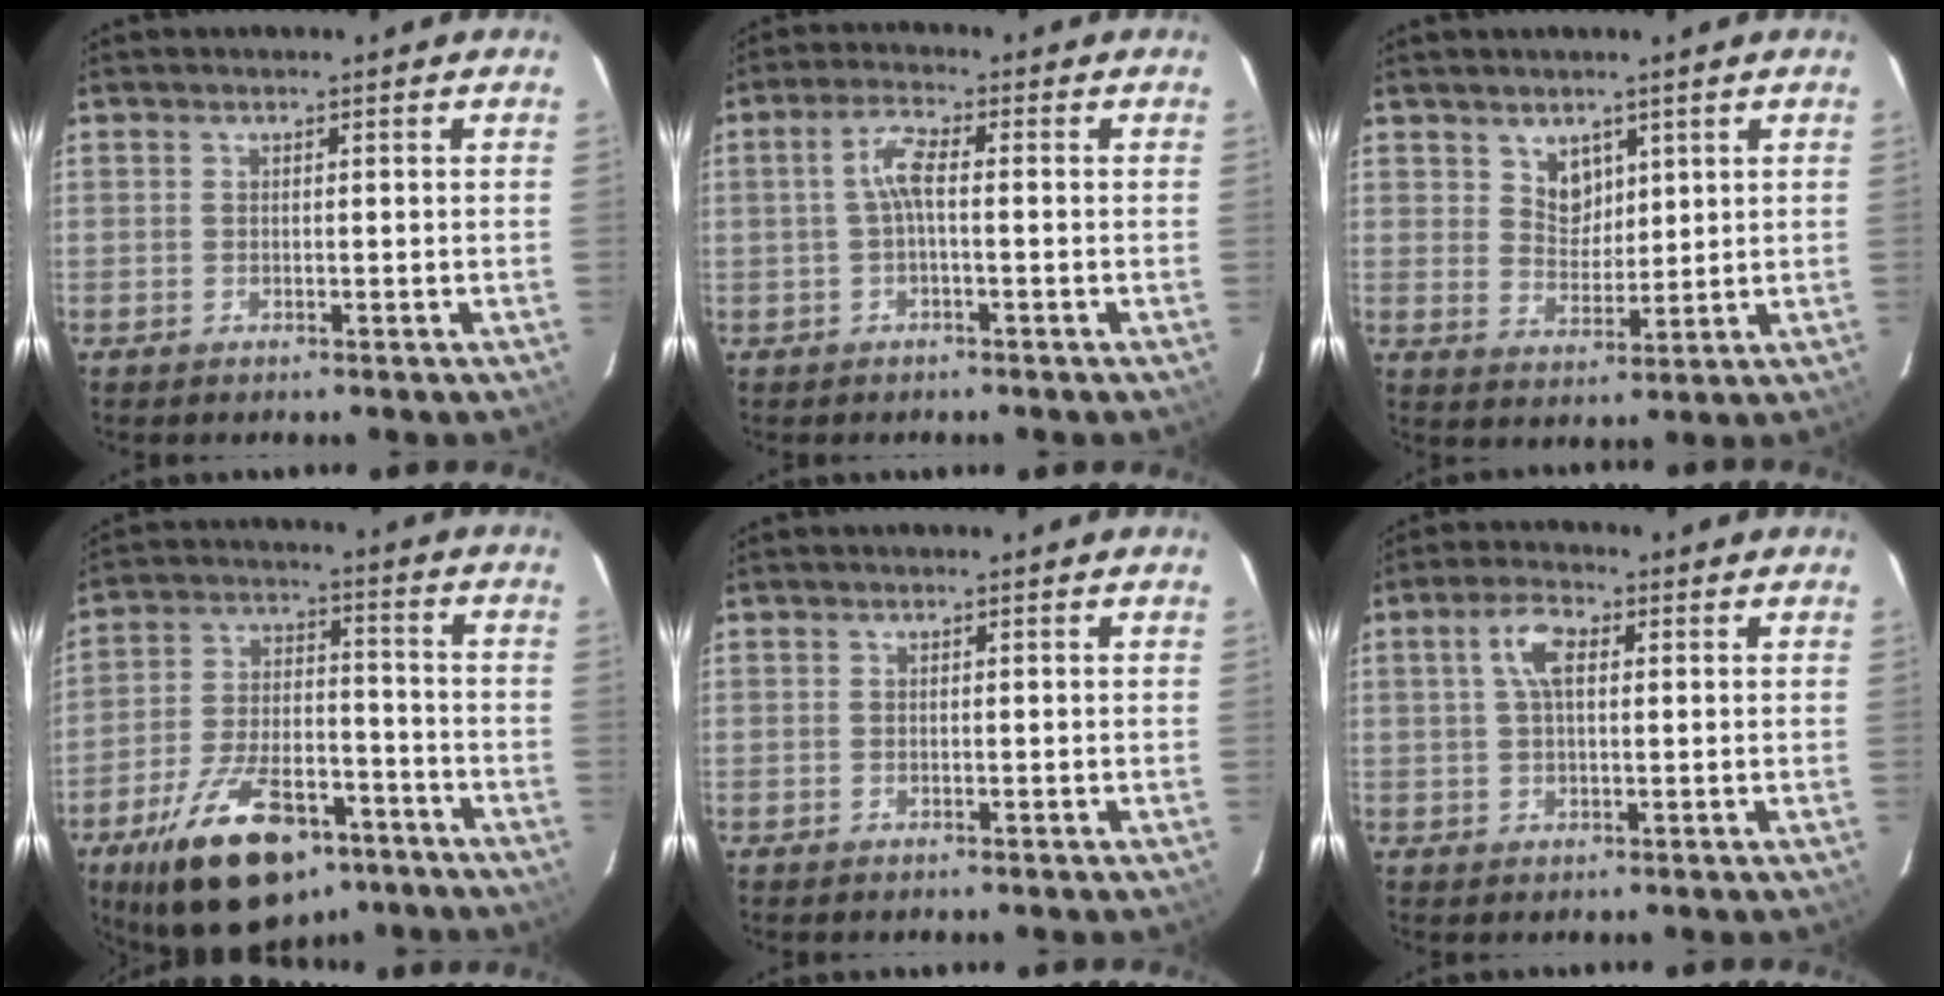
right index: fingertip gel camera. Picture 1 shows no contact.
{"total": 3.9, "force": [-0.4, 0.8, 3.8], "torque": [-0.080, 0.010, -0.007]}
{"total": 4.8, "force": [2.9, 3.4, 1.7], "torque": [-0.020, 0.002, 0.057]}
{"total": 20.8, "force": [-13.6, 9.6, 12.5], "torque": [-0.229, -0.004, -0.209]}
{"total": 0.0}
{"total": 5.2, "force": [1.3, 2.4, 4.4], "torque": [-0.084, 0.013, 0.025]}